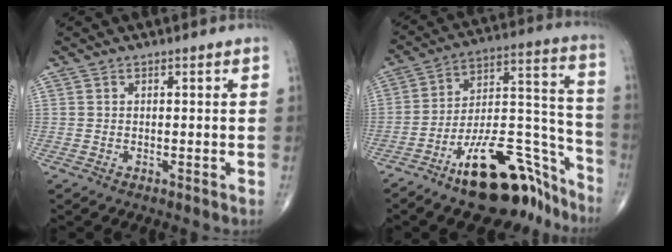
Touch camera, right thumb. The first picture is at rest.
{"total": 20.9, "force": [-14.8, 7.7, 12.5], "torque": [-0.146, 0.127, -0.241]}